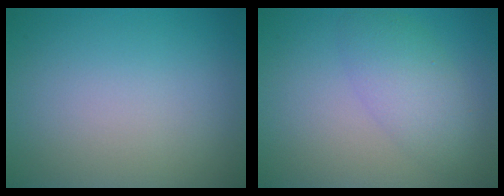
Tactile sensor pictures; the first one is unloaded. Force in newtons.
{"total": 3.7, "press": 3.7, "slide": 0.0}